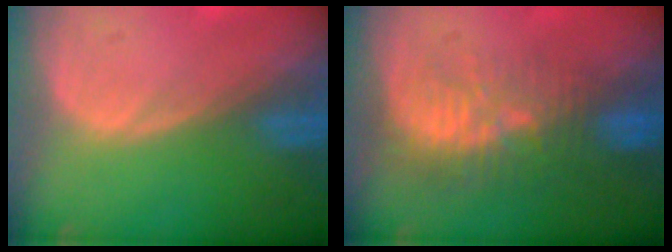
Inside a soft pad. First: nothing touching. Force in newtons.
{"total": 9.3, "press": 8.6, "slide": 3.7}